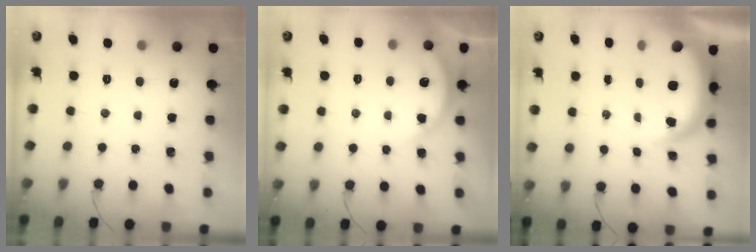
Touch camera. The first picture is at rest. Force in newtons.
{"total": 3.0, "press": 2.9, "slide": 0.4}
{"total": 6.7, "press": 6.7, "slide": 0.7}